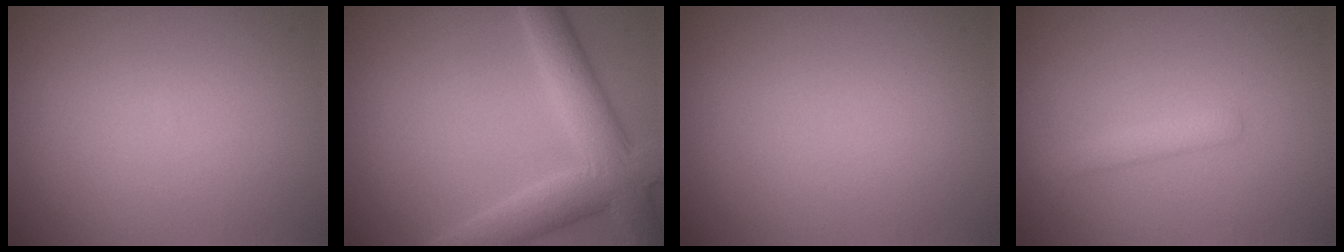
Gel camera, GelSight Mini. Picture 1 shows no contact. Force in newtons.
{"total": 6.3, "press": 6.3, "slide": 0.5}
{"total": 0.0}
{"total": 1.6, "press": 1.6, "slide": 0.0}